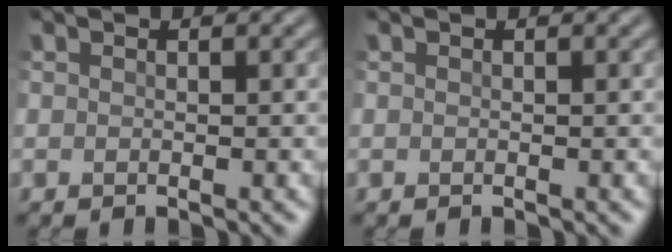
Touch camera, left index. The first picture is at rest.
{"total": 0.0}